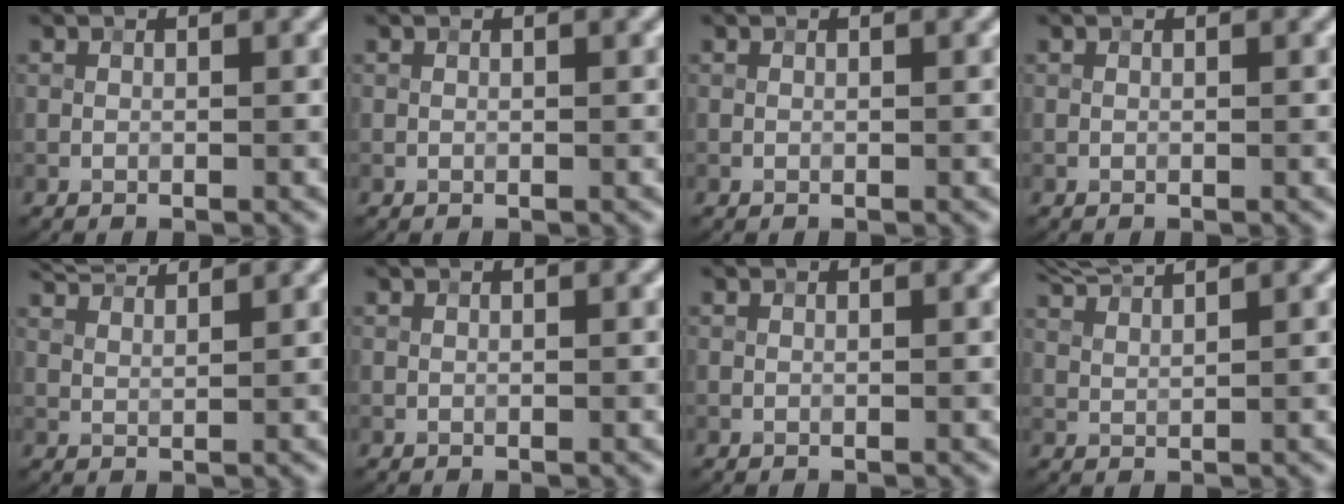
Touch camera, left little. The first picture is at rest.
{"total": 0.0}
{"total": 0.0}
{"total": 0.0}
{"total": 4.5, "force": [4.1, 0.7, 1.8], "torque": [-0.037, 0.005, 0.071]}
{"total": 0.0}
{"total": 0.0}
{"total": 3.8, "force": [3.5, 0.3, 1.4], "torque": [-0.032, 0.007, 0.059]}